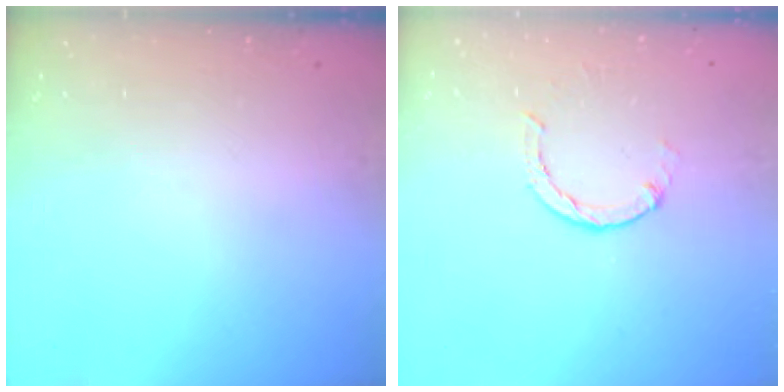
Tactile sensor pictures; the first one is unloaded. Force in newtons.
{"total": 2.0, "press": 2.0, "slide": 0.2}